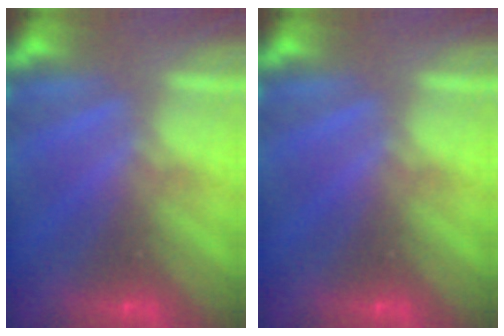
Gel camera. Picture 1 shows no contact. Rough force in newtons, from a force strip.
{"total": 0.0}